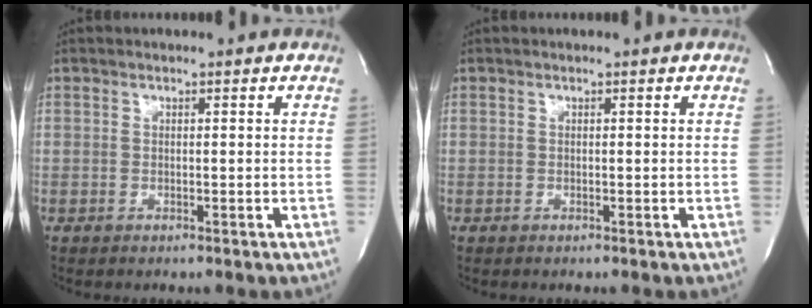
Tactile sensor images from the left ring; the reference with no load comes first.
{"total": 0.0}